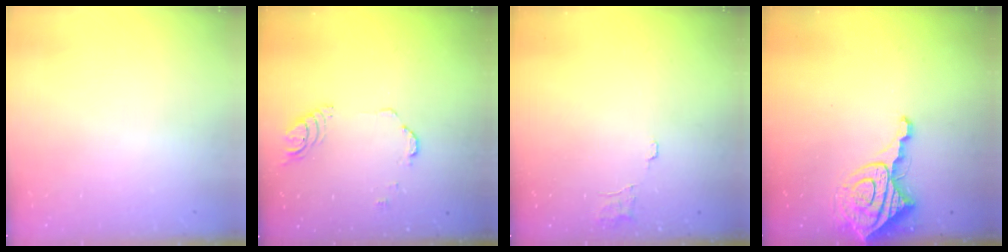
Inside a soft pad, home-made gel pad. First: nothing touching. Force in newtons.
{"total": 5.3, "press": 5.2, "slide": 0.6}
{"total": 4.8, "press": 4.8, "slide": 0.3}
{"total": 8.9, "press": 8.8, "slide": 1.0}